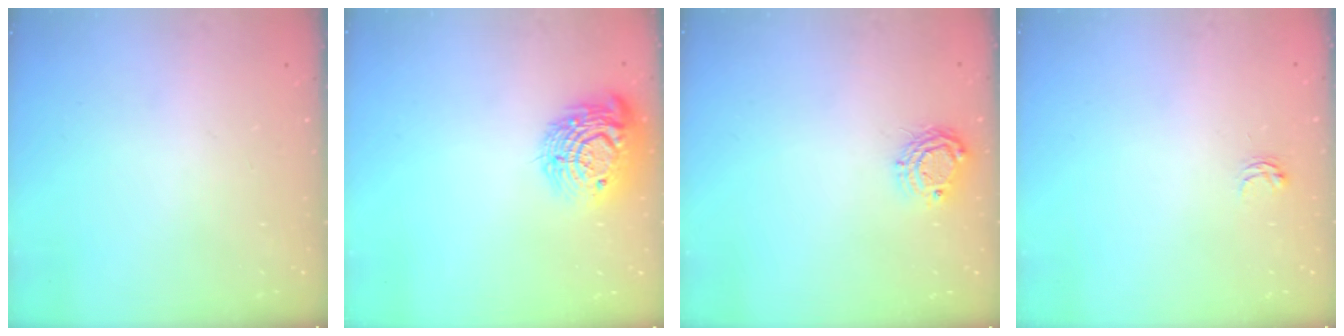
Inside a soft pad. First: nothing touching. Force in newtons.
{"total": 16.5, "press": 16.5, "slide": 0.9}
{"total": 7.1, "press": 7.0, "slide": 0.7}
{"total": 2.9, "press": 2.9, "slide": 0.4}